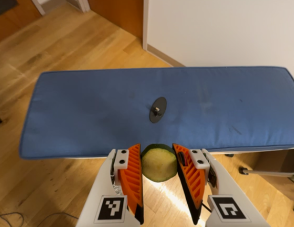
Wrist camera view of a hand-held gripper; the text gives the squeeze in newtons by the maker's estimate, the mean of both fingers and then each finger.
{"total": 8.8, "left": 8.7, "right": 9.0}